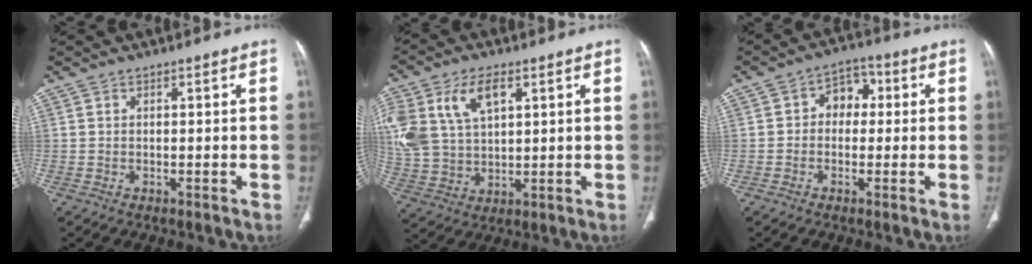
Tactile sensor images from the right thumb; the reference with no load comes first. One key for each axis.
{"total": 17.4, "fx": 6.5, "fy": 10.9, "fz": 11.8, "tx": -0.266, "ty": -0.001, "tz": 0.130}
{"total": 6.1, "fx": 0.4, "fy": 4.7, "fz": 3.8, "tx": -0.024, "ty": 0.021, "tz": -0.004}